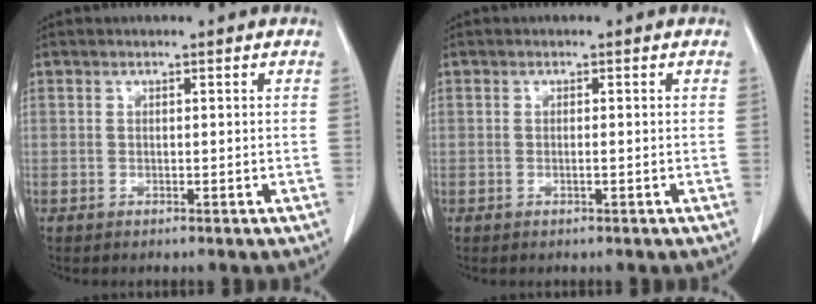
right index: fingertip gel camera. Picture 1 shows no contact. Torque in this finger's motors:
{"motor_torque": [-0.13, 0.18, -0.02, -0.01]}